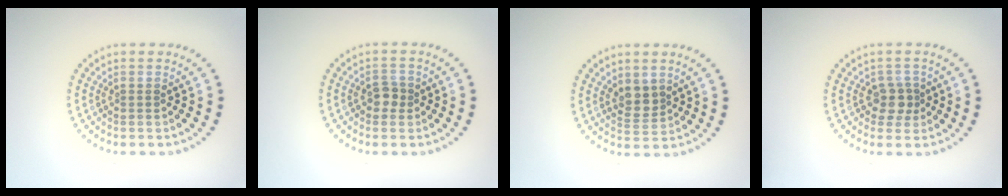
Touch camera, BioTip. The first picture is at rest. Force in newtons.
{"total": 1.6, "press": 1.6, "slide": 0.5}
{"total": 2.2, "press": 2.0, "slide": 1.1}
{"total": 2.1, "press": 1.8, "slide": 1.1}